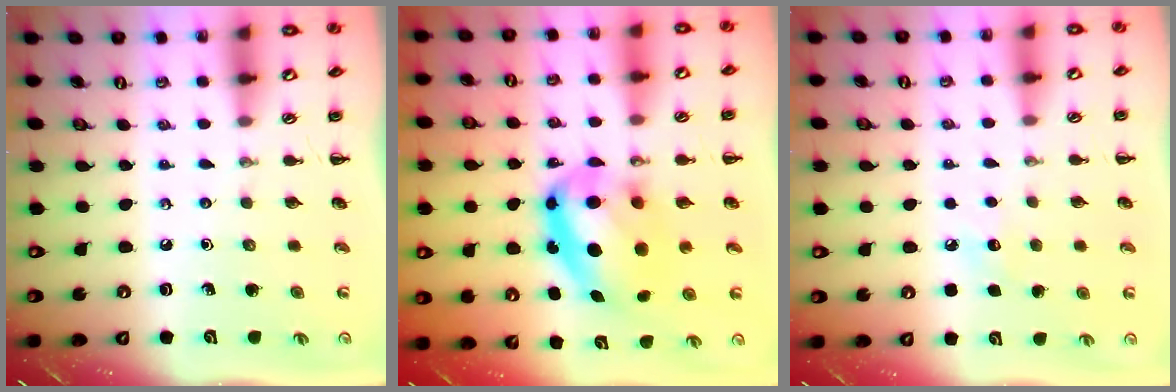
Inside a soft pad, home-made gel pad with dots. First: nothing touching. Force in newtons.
{"total": 14.5, "press": 14.1, "slide": 3.4}
{"total": 5.8, "press": 5.6, "slide": 1.4}